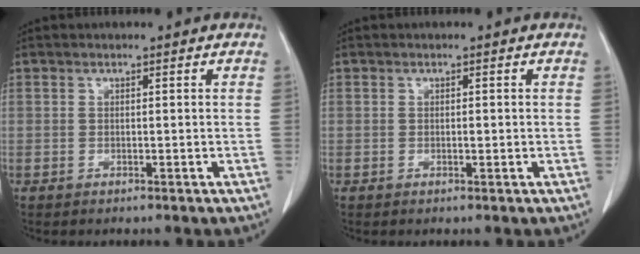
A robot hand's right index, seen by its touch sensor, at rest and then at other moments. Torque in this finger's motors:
{"motor_torque": [-0.12, 0.24, -0.05, -0.01]}